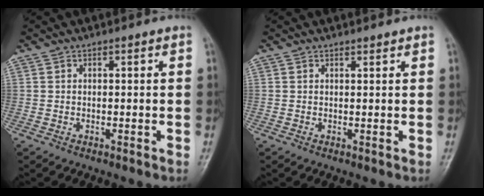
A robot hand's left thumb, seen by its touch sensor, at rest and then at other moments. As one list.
[{"total": 0.7, "force": [0.7, 0.2, 0.1], "torque": [-0.004, -0.006, 0.010]}]